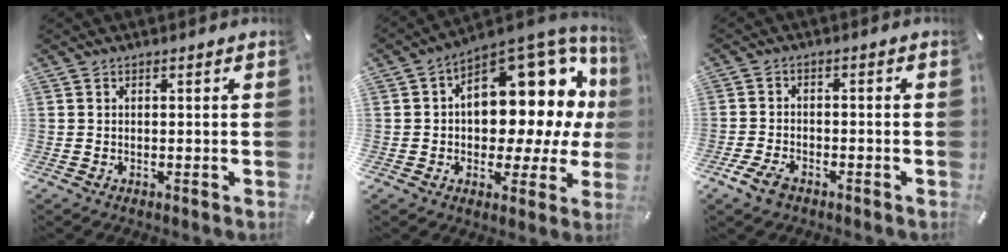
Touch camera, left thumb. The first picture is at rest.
{"total": 15.9, "force": [6.5, 9.9, 10.6], "torque": [-0.121, -0.081, 0.106]}
{"total": 4.9, "force": [-3.1, 2.7, 2.7], "torque": [-0.066, 0.012, -0.061]}